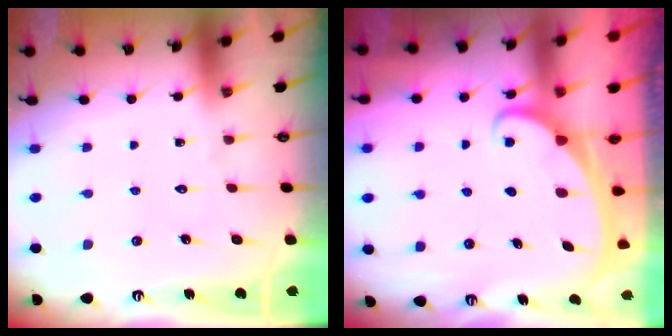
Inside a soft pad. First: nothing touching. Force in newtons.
{"total": 1.9, "press": 1.9, "slide": 0.1}